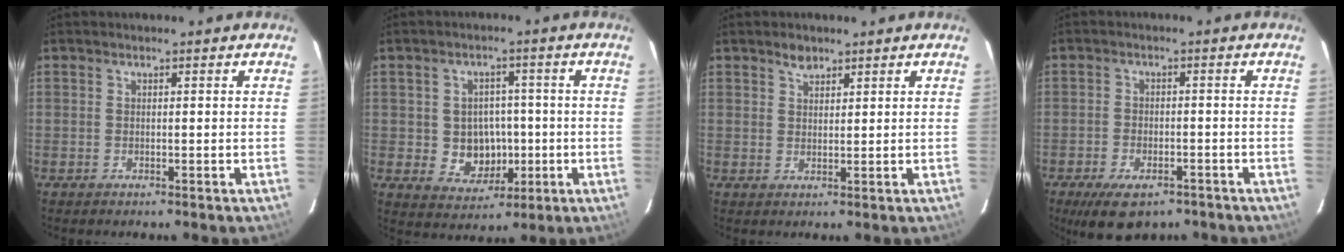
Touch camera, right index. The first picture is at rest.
{"total": 7.7, "force": [-1.1, 6.8, 3.3], "torque": [-0.074, 0.012, 0.002]}
{"total": 2.3, "force": [1.7, 1.3, 0.8], "torque": [-0.013, 0.006, 0.030]}
{"total": 9.8, "force": [-6.9, 4.6, 5.4], "torque": [-0.117, -0.015, -0.104]}